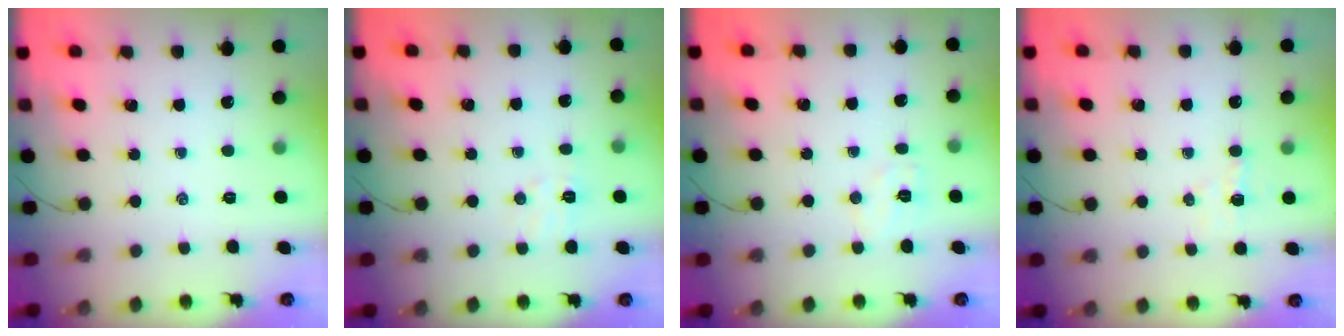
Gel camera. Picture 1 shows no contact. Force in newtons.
{"total": 4.5, "press": 4.4, "slide": 1.0}
{"total": 5.2, "press": 5.1, "slide": 1.2}
{"total": 3.1, "press": 3.1, "slide": 0.5}